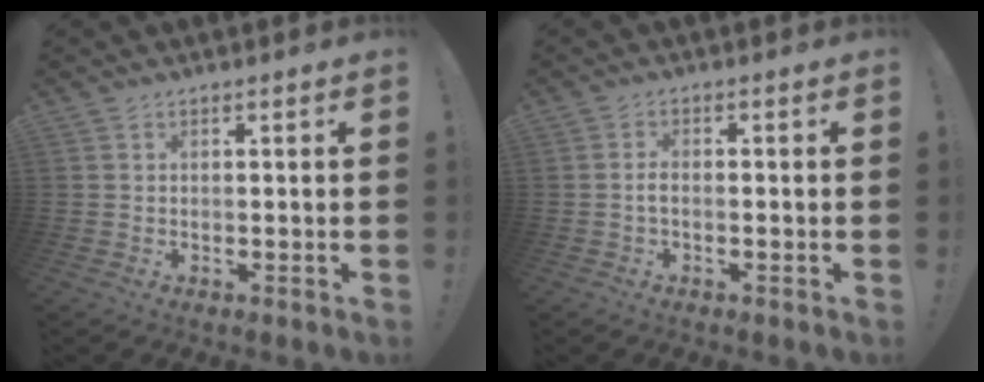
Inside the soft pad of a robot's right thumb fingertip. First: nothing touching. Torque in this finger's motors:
{"motor_torque": [-0.13, 0.02, -0.09, 0.13, 0.08]}